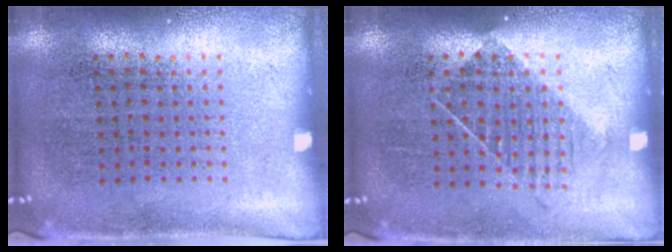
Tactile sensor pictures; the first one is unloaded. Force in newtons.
{"total": 1.1, "press": 0.9, "slide": 0.6}